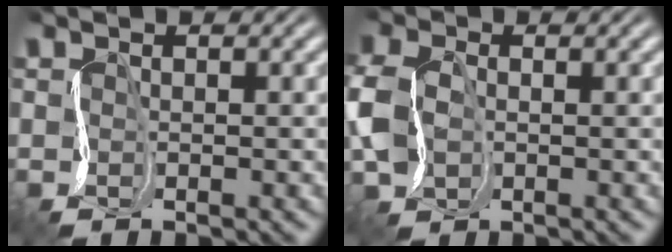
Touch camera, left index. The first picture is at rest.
{"total": 4.4, "force": [-0.2, 3.5, 2.7], "torque": [-0.088, -0.002, -0.008]}